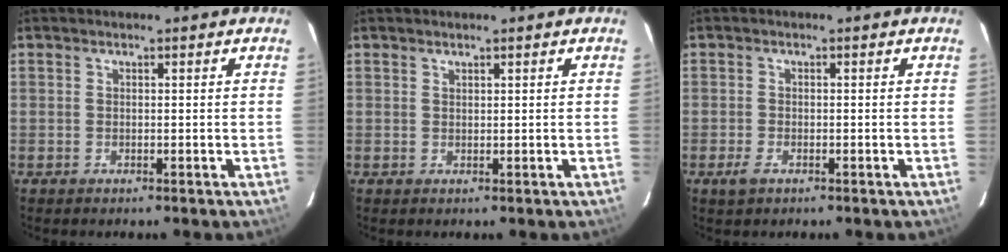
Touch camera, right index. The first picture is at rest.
{"total": 0.5, "force": [0.5, 0.2, 0.1], "torque": [-0.001, 0.002, 0.010]}
{"total": 2.3, "force": [-1.4, 1.2, 1.5], "torque": [-0.033, -0.004, -0.025]}